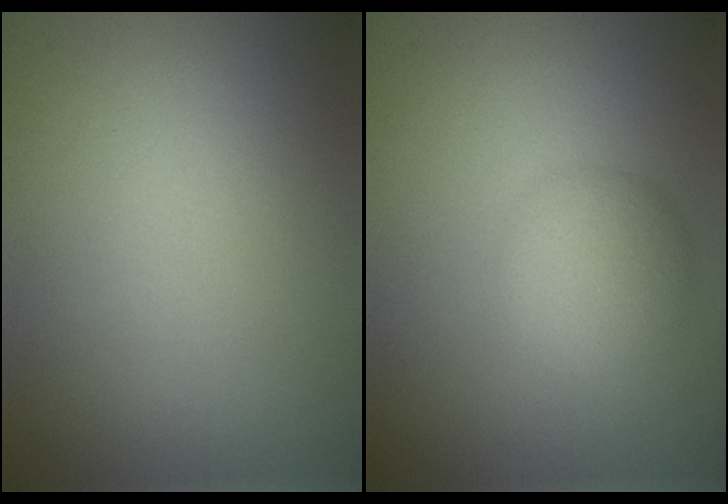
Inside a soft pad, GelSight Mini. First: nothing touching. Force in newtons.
{"total": 4.2, "press": 4.2, "slide": 0.2}